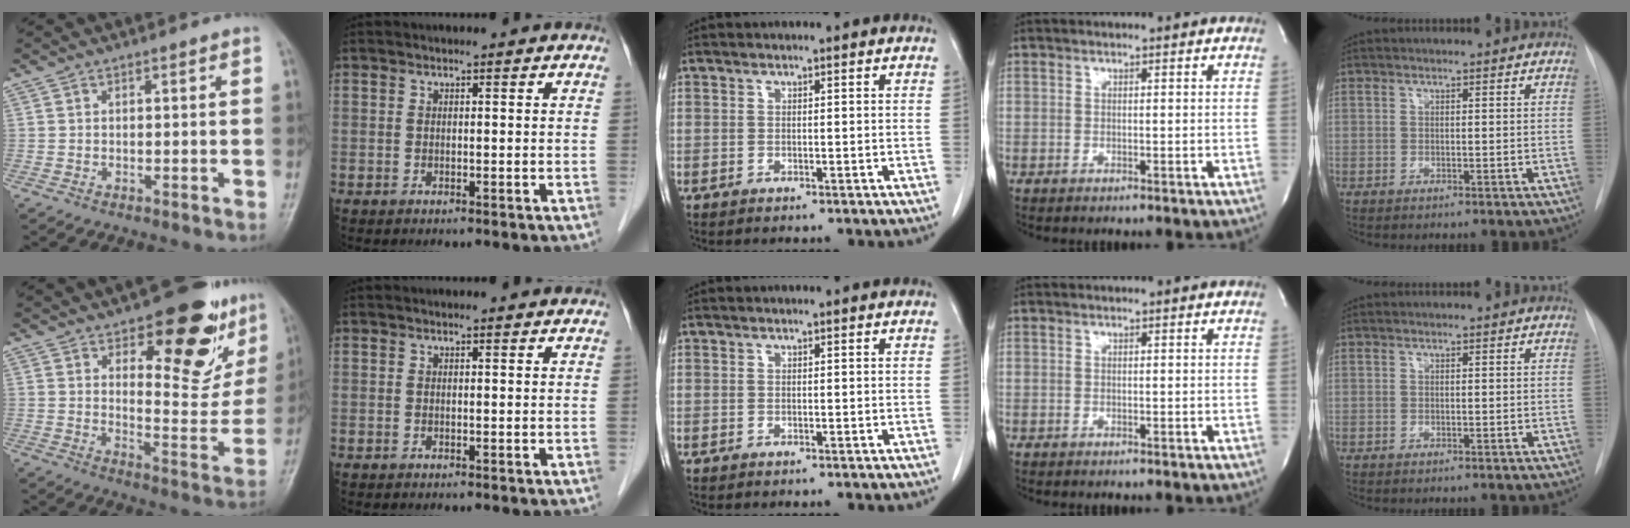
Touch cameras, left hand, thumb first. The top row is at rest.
{"thumb": {"total": 18.5, "force": [11.0, 8.0, 12.6], "torque": [-0.101, -0.069, 0.154]}, "index": {"total": 0.6, "force": [0.6, 0.1, 0.0], "torque": [-0.009, 0.002, 0.005]}}